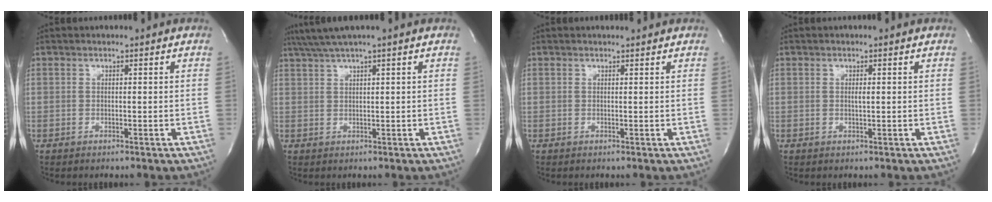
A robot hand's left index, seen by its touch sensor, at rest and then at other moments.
{"total": 3.8, "force": [2.8, -1.0, 2.3], "torque": [-0.051, 0.016, 0.059]}
{"total": 1.0, "force": [1.0, 0.1, 0.1], "torque": [-0.009, 0.002, 0.013]}
{"total": 0.8, "force": [0.0, 0.0, 0.8], "torque": [-0.018, -0.003, 0.000]}